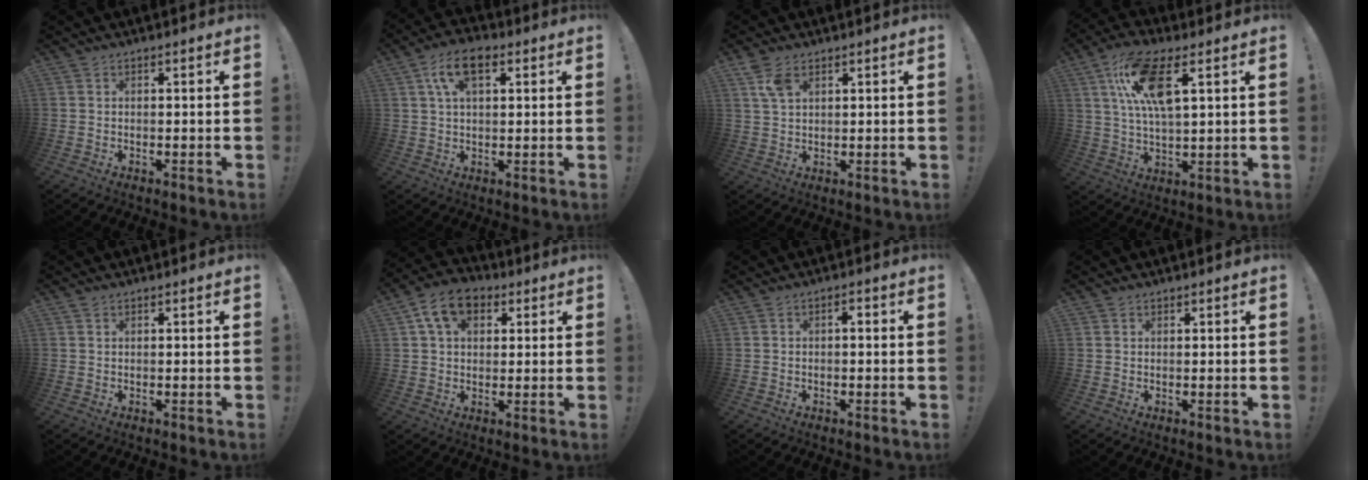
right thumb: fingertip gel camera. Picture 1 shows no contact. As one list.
[{"total": 9.8, "force": [3.7, 5.1, 7.5], "torque": [-0.130, 0.011, 0.068]}, {"total": 5.8, "force": [3.2, 2.9, 3.8], "torque": [-0.070, -0.008, 0.061]}, {"total": 14.3, "force": [5.7, 5.5, 11.9], "torque": [-0.224, -0.001, 0.102]}, {"total": 0.6, "force": [0.5, 0.3, 0.2], "torque": [-0.004, 0.000, 0.009]}, {"total": 10.5, "force": [4.2, 7.1, 6.5], "torque": [-0.113, 0.005, 0.081]}, {"total": 1.5, "force": [-0.7, 0.5, 1.2], "torque": [-0.032, 0.012, -0.013]}, {"total": 0.7, "force": [0.5, 0.5, 0.1], "torque": [0.002, -0.001, 0.009]}]